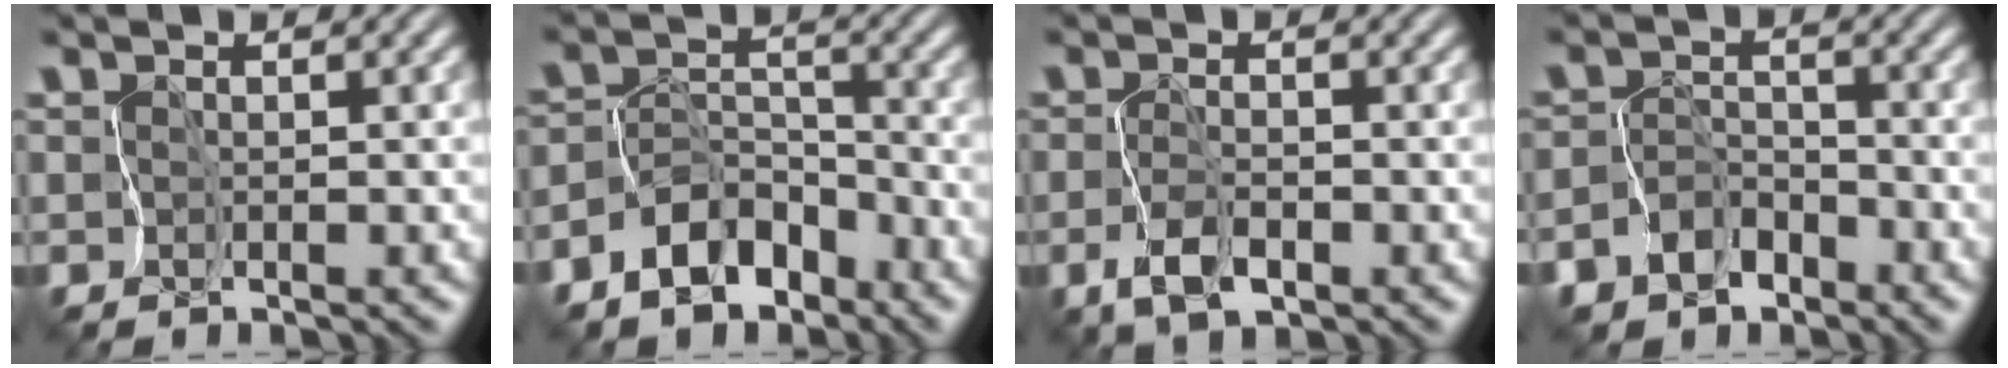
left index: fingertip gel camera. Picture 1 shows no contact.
{"total": 5.4, "force": [-3.8, 3.1, 2.3], "torque": [-0.025, 0.011, -0.074]}
{"total": 2.5, "force": [-1.0, 1.1, 2.0], "torque": [-0.040, 0.004, -0.020]}
{"total": 4.4, "force": [-3.1, 3.1, 0.5], "torque": [0.015, 0.004, -0.064]}